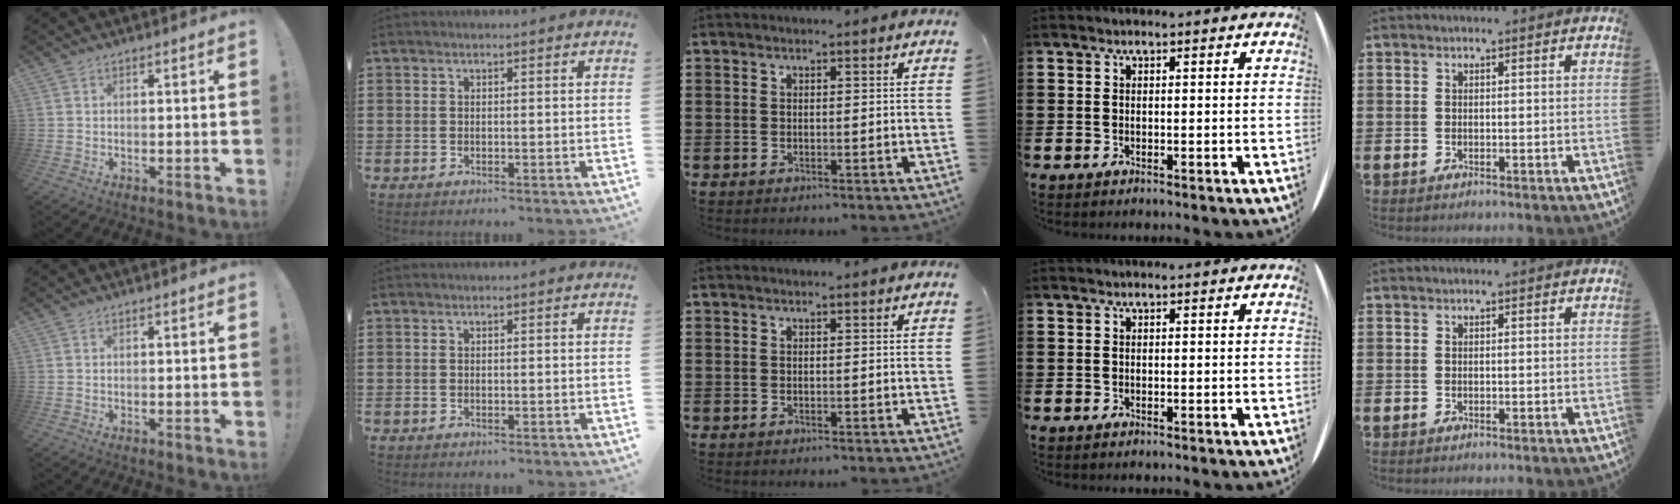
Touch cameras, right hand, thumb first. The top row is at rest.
{}